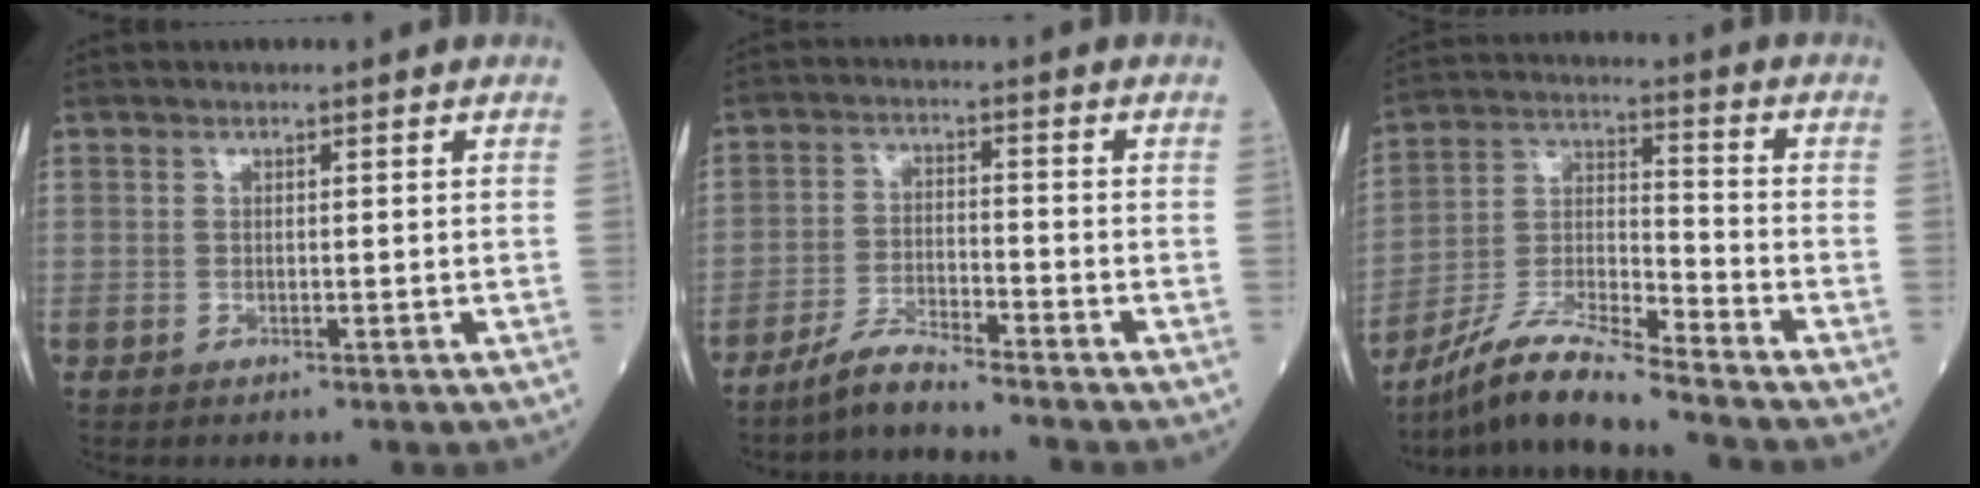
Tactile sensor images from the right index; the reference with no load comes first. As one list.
[{"total": 4.5, "force": [-4.1, -0.2, 1.7], "torque": [-0.035, -0.016, -0.086]}, {"total": 10.8, "force": [-9.7, -0.8, 4.7], "torque": [-0.098, -0.002, -0.187]}]